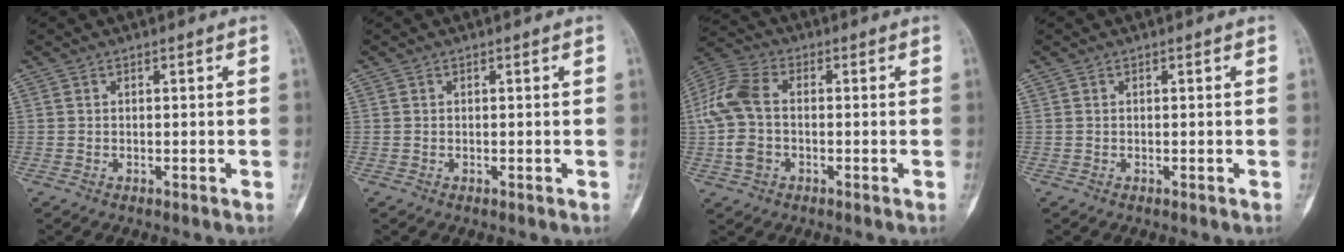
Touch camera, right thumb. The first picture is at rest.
{"total": 0.0}
{"total": 10.9, "force": [-0.5, 7.1, 8.3], "torque": [-0.190, 0.025, -0.018]}
{"total": 0.0}